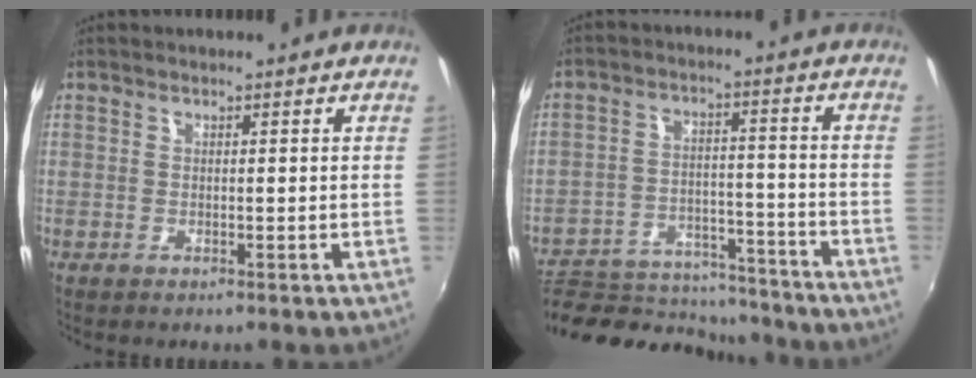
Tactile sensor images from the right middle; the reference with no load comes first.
{"total": 16.9, "force": [-15.0, 6.4, 4.3], "torque": [-0.100, 0.020, -0.211]}